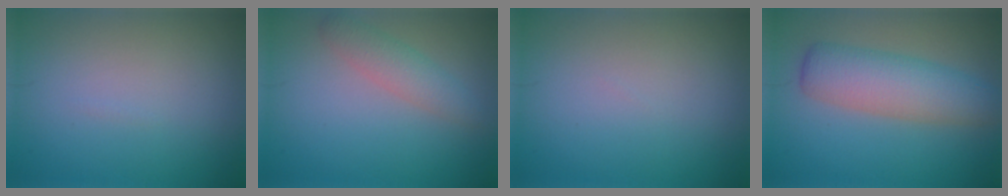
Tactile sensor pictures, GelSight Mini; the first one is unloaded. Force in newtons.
{"total": 2.5, "press": 2.5, "slide": 0.2}
{"total": 0.0}
{"total": 5.7, "press": 5.7, "slide": 0.1}